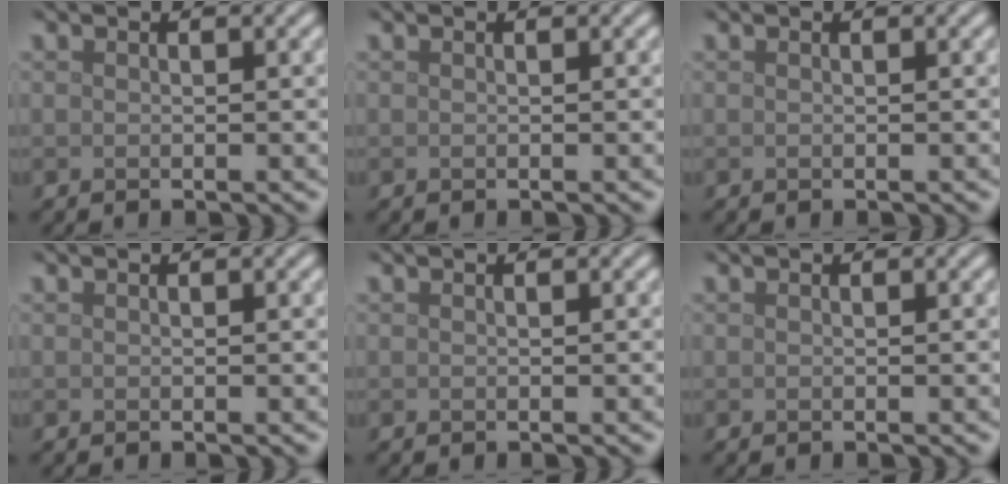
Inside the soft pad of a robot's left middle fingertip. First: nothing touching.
{"total": 0.0}
{"total": 0.0}
{"total": 0.0}
{"total": 0.0}
{"total": 0.0}